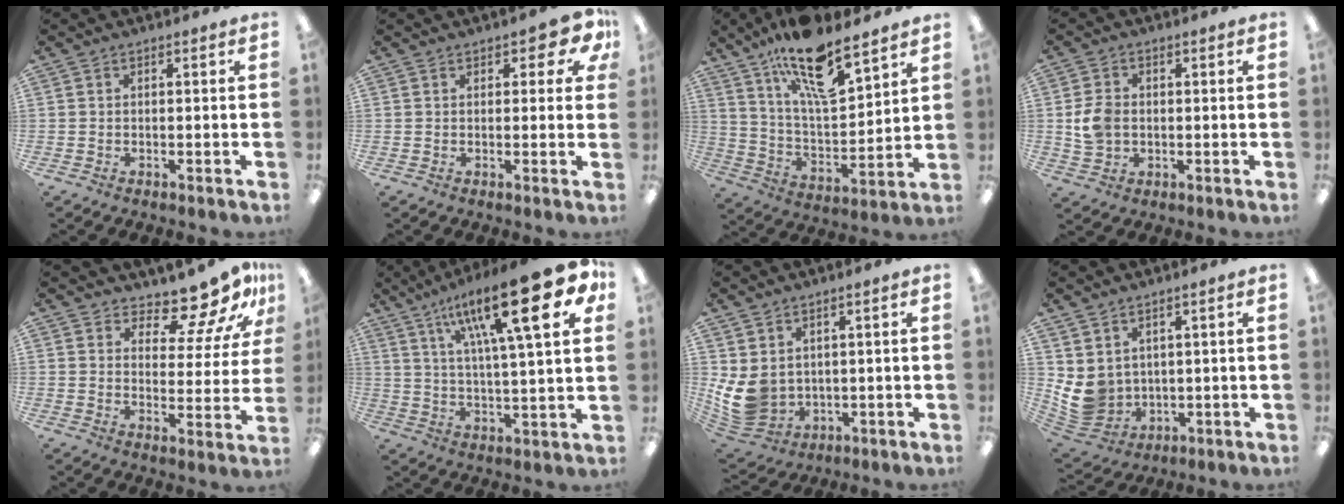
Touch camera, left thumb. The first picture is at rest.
{"total": 4.9, "force": [2.5, 2.6, 3.3], "torque": [-0.035, -0.004, 0.042]}
{"total": 18.9, "force": [13.4, 6.6, 11.6], "torque": [-0.197, -0.076, 0.228]}
{"total": 6.3, "force": [0.1, 5.0, 3.9], "torque": [-0.078, 0.006, 0.003]}
{"total": 12.6, "force": [11.0, 3.9, 4.9], "torque": [-0.079, -0.090, 0.192]}
{"total": 23.3, "force": [12.6, 5.5, 18.8], "torque": [-0.289, -0.065, 0.190]}
{"total": 8.9, "force": [1.9, 6.9, 5.3], "torque": [-0.148, -0.022, 0.041]}
{"total": 7.8, "force": [2.6, 6.5, 3.5], "torque": [-0.111, -0.023, 0.058]}